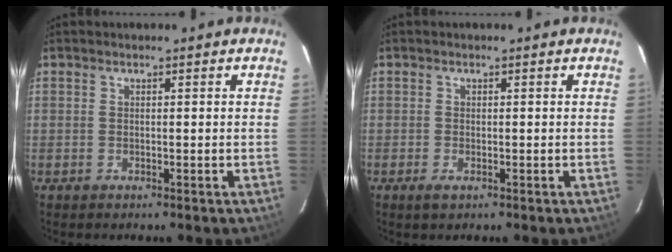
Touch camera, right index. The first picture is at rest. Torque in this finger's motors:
{"motor_torque": [0.04, -0.07, 0.05, 0.02]}